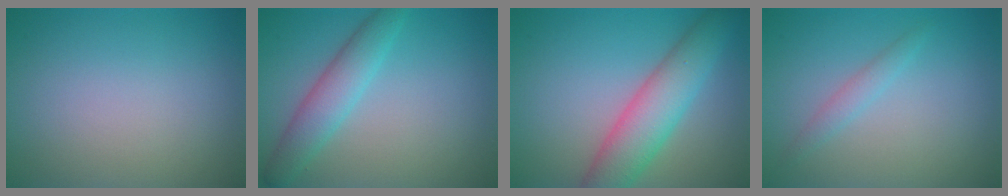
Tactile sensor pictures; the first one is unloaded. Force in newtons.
{"total": 3.6, "press": 3.6, "slide": 0.0}
{"total": 6.2, "press": 6.2, "slide": 0.2}
{"total": 1.1, "press": 1.1, "slide": 0.1}